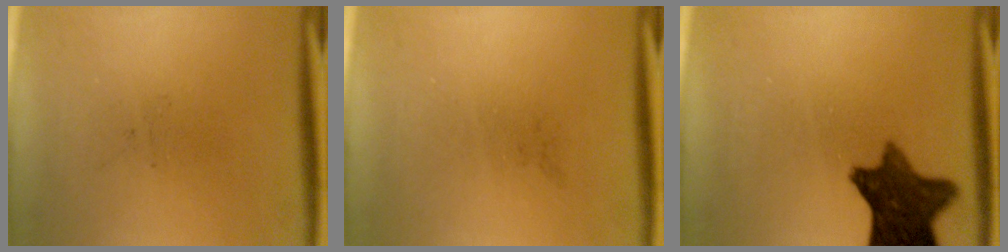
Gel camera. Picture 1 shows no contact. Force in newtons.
{"total": 0.0}
{"total": 10.8}